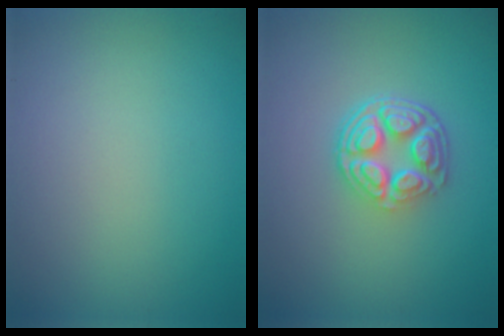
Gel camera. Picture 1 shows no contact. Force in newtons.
{"total": 5.2, "press": 3.8, "slide": 3.6}